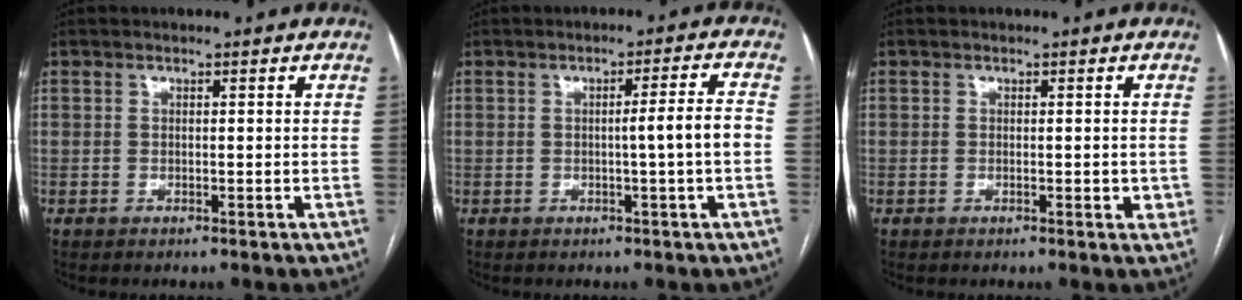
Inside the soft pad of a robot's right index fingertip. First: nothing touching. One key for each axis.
{"total": 4.7, "fx": -0.7, "fy": -0.8, "fz": 4.5, "tx": -0.064, "ty": 0.006, "tz": -0.011}
{"total": 1.2, "fx": -0.2, "fy": 0.5, "fz": 1.1, "tx": -0.016, "ty": 0.002, "tz": -0.001}